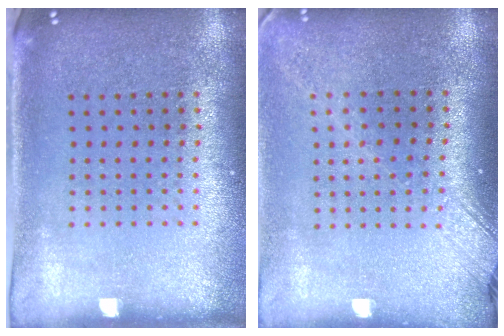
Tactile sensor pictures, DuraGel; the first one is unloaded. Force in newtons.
{"total": 2.1, "press": 1.6, "slide": 1.4}